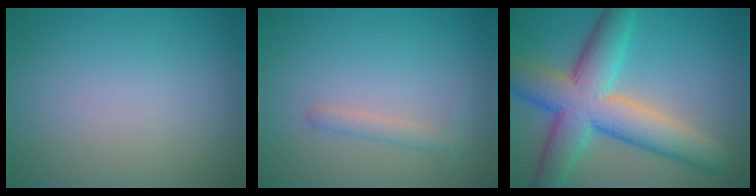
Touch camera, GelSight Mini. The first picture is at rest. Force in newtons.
{"total": 1.3, "press": 1.3, "slide": 0.1}
{"total": 9.7, "press": 9.7, "slide": 0.4}